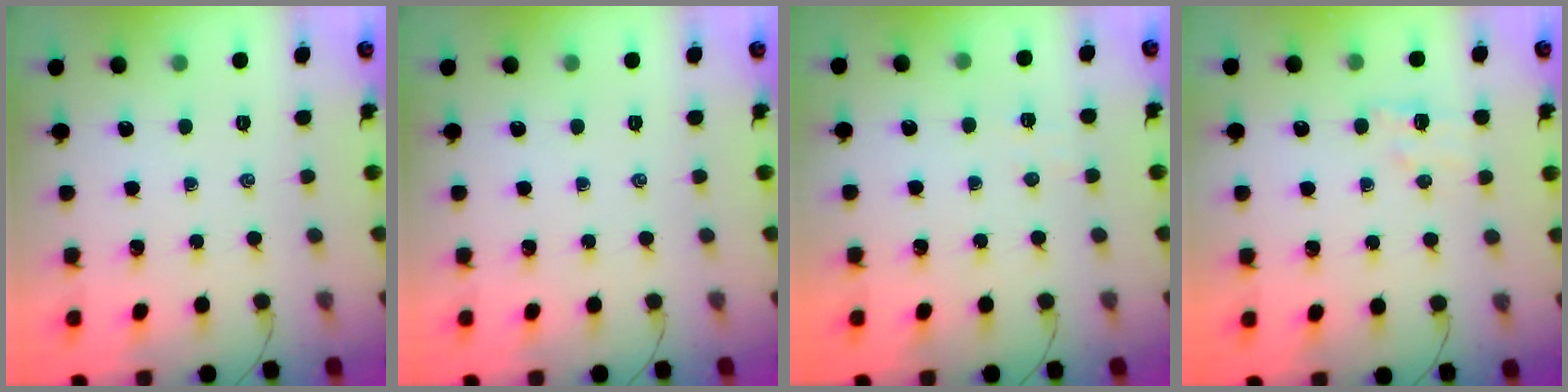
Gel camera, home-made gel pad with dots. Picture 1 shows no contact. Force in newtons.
{"total": 0.0}
{"total": 2.7, "press": 2.6, "slide": 0.8}
{"total": 5.4, "press": 5.3, "slide": 1.2}